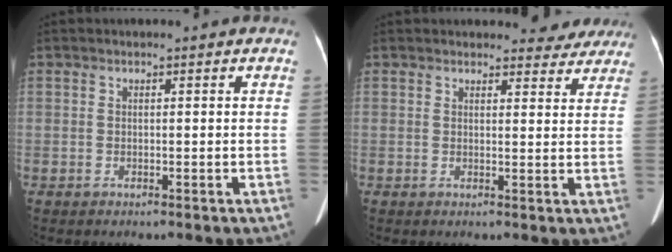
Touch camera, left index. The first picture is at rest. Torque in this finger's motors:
{"motor_torque": [0.81, -0.81, 0.07, 0.04]}